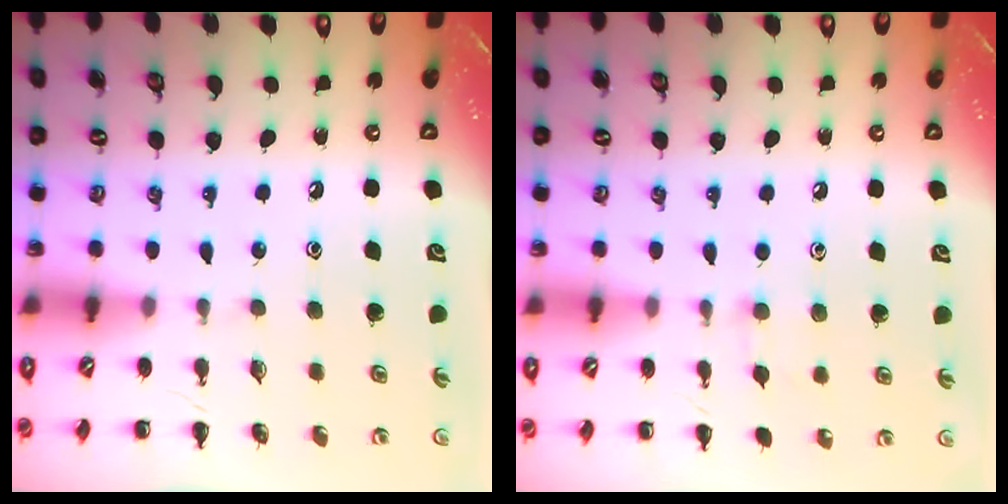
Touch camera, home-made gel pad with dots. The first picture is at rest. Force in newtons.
{"total": 5.8, "press": 5.3, "slide": 2.2}